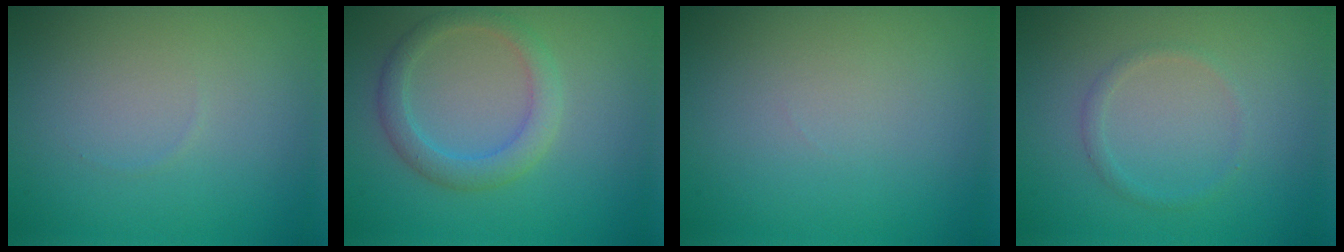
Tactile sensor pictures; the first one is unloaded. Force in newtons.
{"total": 2.9, "press": 2.9, "slide": 0.2}
{"total": 0.0}
{"total": 1.0, "press": 1.0, "slide": 0.0}